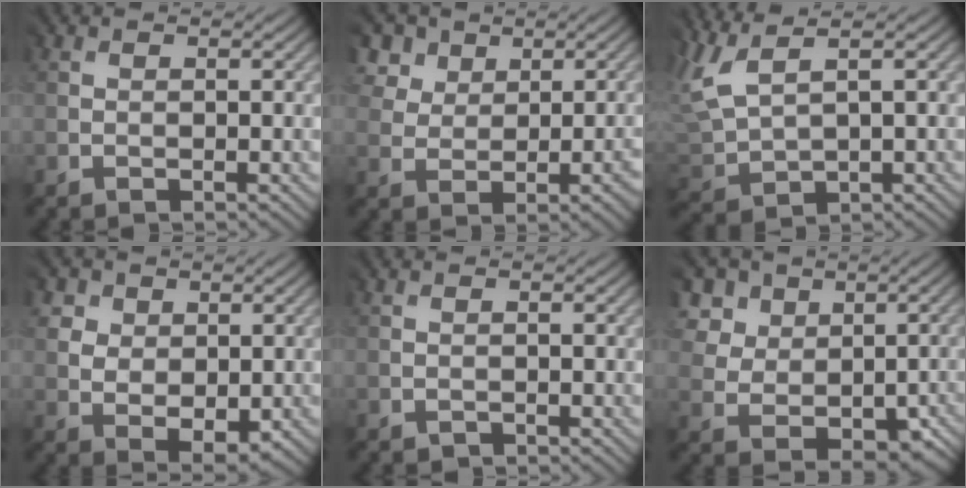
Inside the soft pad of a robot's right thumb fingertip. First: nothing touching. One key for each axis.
{"total": 5.1, "fx": 3.1, "fy": 3.8, "fz": 1.1, "tx": -0.055, "ty": 0.012, "tz": 0.060}
{"total": 6.8, "fx": 4.6, "fy": 2.9, "fz": 4.2, "tx": -0.150, "ty": 0.014, "tz": 0.098}
{"total": 4.6, "fx": 1.7, "fy": 3.9, "fz": 1.7, "tx": -0.062, "ty": -0.002, "tz": 0.035}
{"total": 0.9, "fx": -0.5, "fy": 0.2, "fz": -0.7, "tx": 0.016, "ty": -0.004, "tz": -0.006}
{"total": 7.5, "fx": 3.0, "fy": 6.4, "fz": 2.3, "tx": -0.089, "ty": 0.012, "tz": 0.063}